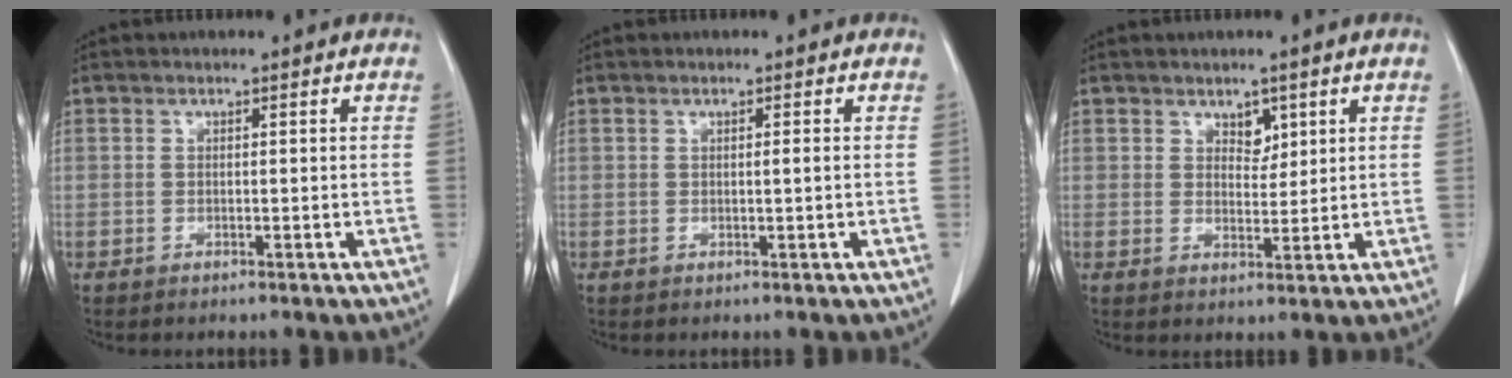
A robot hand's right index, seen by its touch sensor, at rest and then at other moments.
{"total": 0.6, "force": [0.0, -0.2, 0.6], "torque": [-0.008, -0.001, 0.000]}
{"total": 2.6, "force": [1.5, 1.6, 1.4], "torque": [-0.016, -0.003, 0.028]}